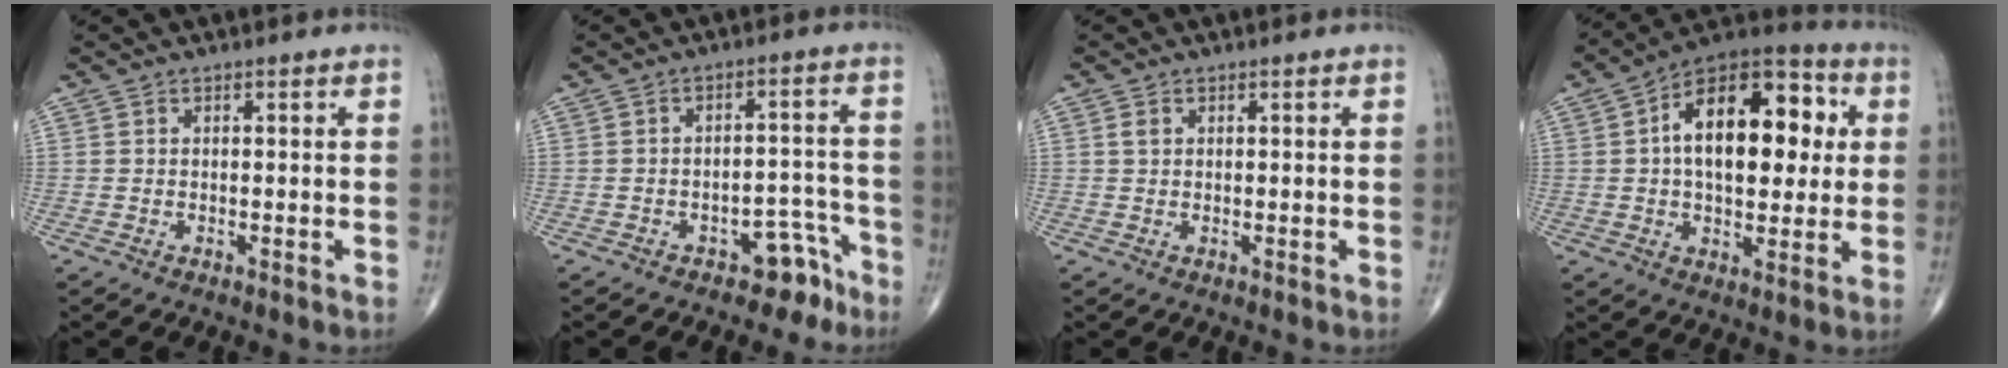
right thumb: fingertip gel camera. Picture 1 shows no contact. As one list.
[{"total": 5.8, "force": [-4.1, 3.3, 2.3], "torque": [-0.005, 0.058, -0.057]}, {"total": 1.2, "force": [0.4, 0.8, 0.7], "torque": [-0.013, 0.002, 0.009]}, {"total": 20.6, "force": [3.3, 11.3, 16.9], "torque": [-0.224, 0.023, 0.041]}]